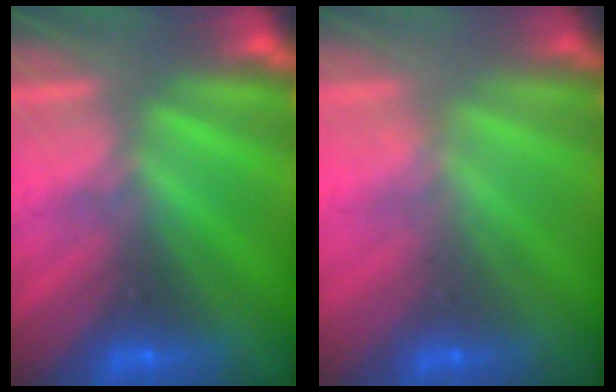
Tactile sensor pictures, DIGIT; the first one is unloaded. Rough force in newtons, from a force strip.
{"total": 2.0}